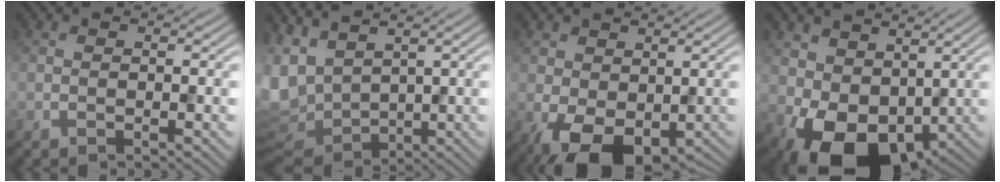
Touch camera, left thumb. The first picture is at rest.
{"total": 9.4, "force": [3.6, 5.0, 7.1], "torque": [-0.187, -0.006, 0.080]}
{"total": 8.0, "force": [-1.3, 5.0, 6.1], "torque": [-0.117, -0.016, -0.018]}
{"total": 9.8, "force": [0.1, 7.1, 6.7], "torque": [-0.123, -0.025, 0.004]}